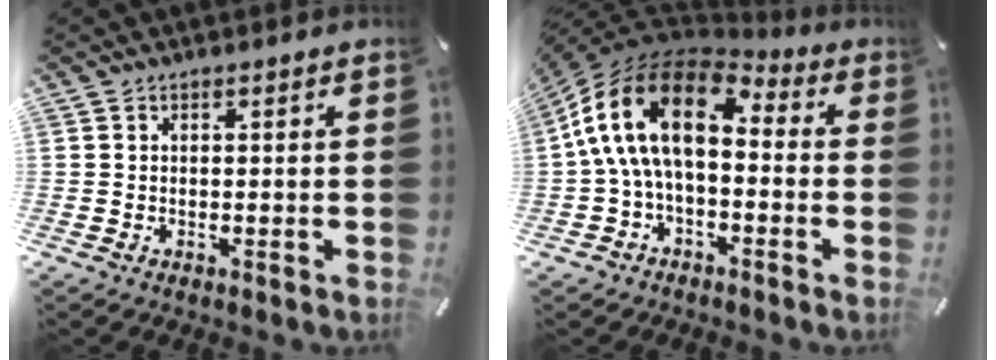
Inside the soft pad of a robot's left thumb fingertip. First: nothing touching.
{"total": 16.4, "force": [1.3, 9.5, 13.3], "torque": [-0.281, 0.009, 0.017]}